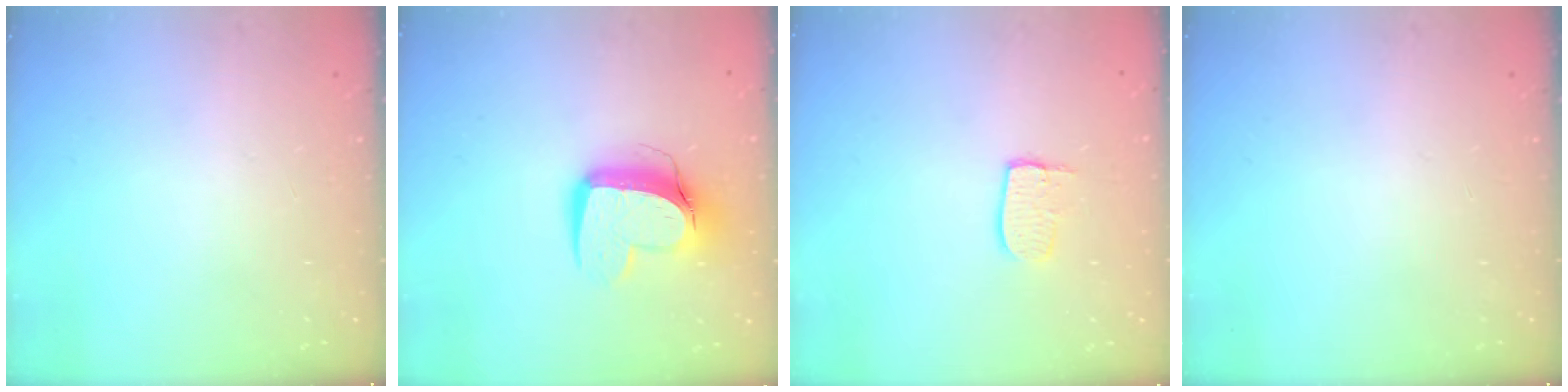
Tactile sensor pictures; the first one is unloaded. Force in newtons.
{"total": 12.4, "press": 12.3, "slide": 1.5}
{"total": 6.1, "press": 6.1, "slide": 0.5}
{"total": 0.0}